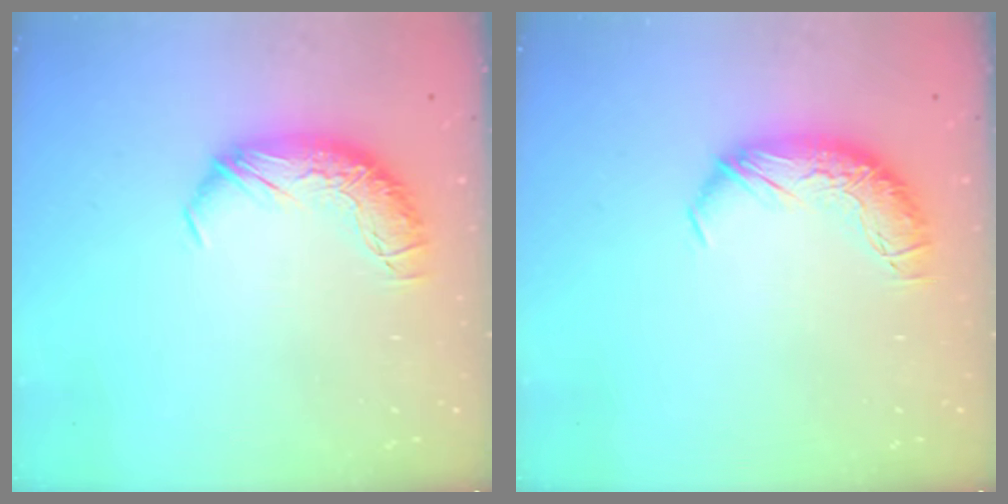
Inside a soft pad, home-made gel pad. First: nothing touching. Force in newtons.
{"total": 0.0}